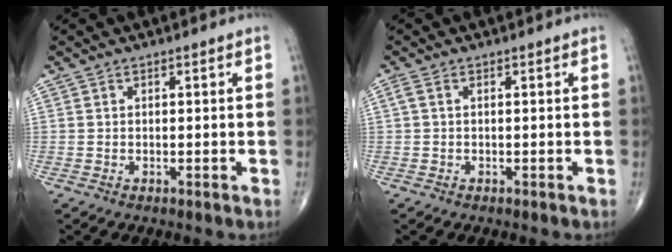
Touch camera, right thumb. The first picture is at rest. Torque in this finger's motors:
{"motor_torque": [0.12, 0.41, 0.08, 0.03, -0.02]}